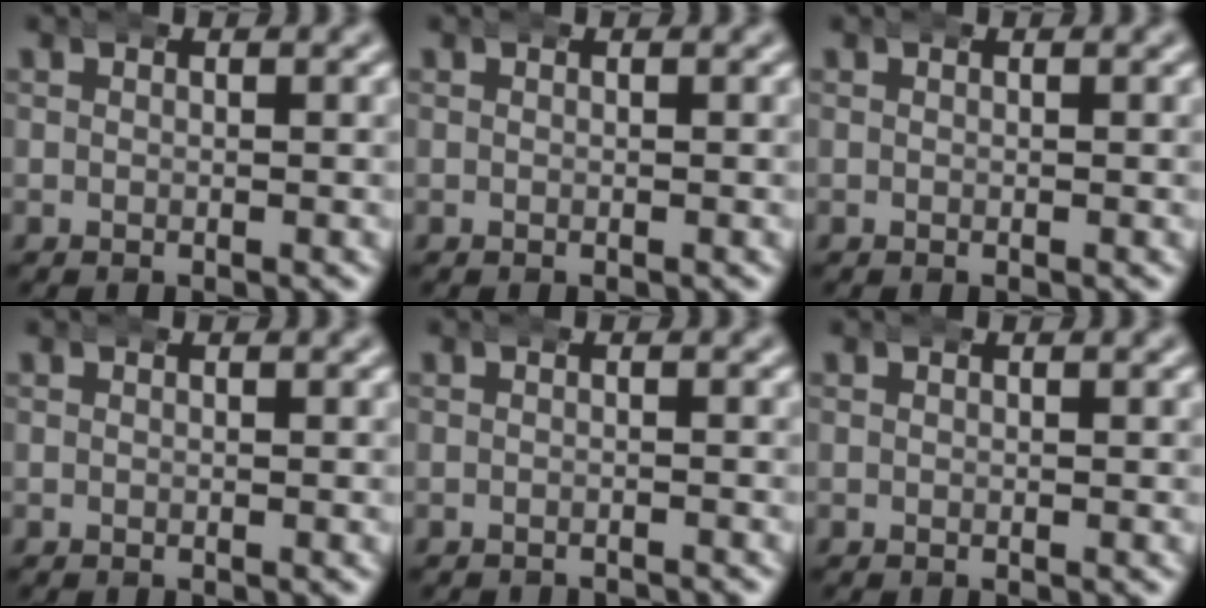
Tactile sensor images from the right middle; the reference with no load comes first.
{"total": 0.0}
{"total": 0.0}
{"total": 0.0}
{"total": 1.6, "force": [-1.5, 0.0, -0.1], "torque": [0.001, -0.006, -0.022]}
{"total": 0.0}